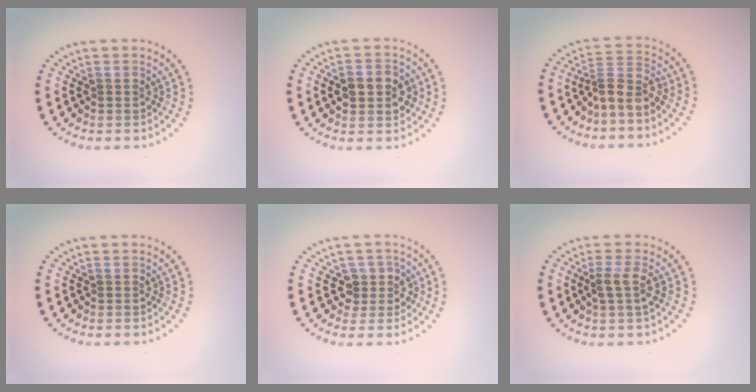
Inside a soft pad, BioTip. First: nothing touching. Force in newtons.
{"total": 3.6, "press": 3.6, "slide": 0.2}
{"total": 2.9, "press": 2.2, "slide": 1.9}
{"total": 0.0}
{"total": 2.2, "press": 1.7, "slide": 1.3}
{"total": 2.0, "press": 1.7, "slide": 1.1}